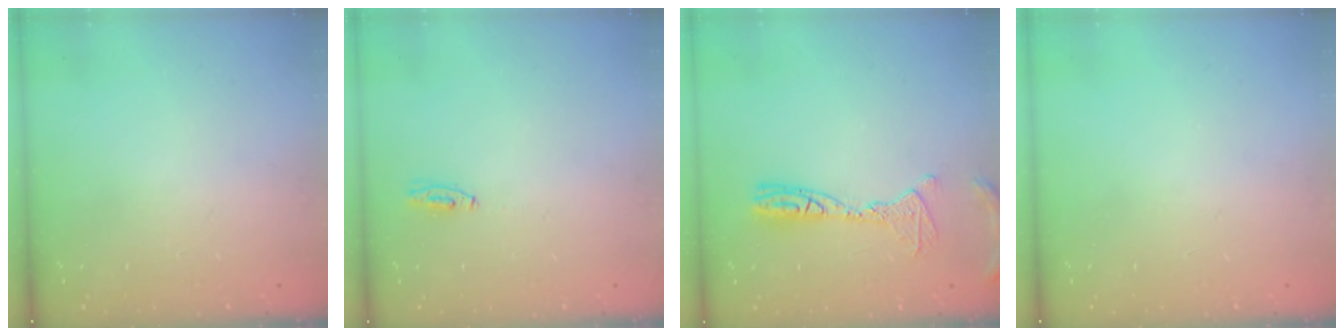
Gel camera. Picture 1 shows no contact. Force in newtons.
{"total": 3.1, "press": 2.8, "slide": 1.3}
{"total": 14.6, "press": 12.8, "slide": 7.1}
{"total": 0.0}